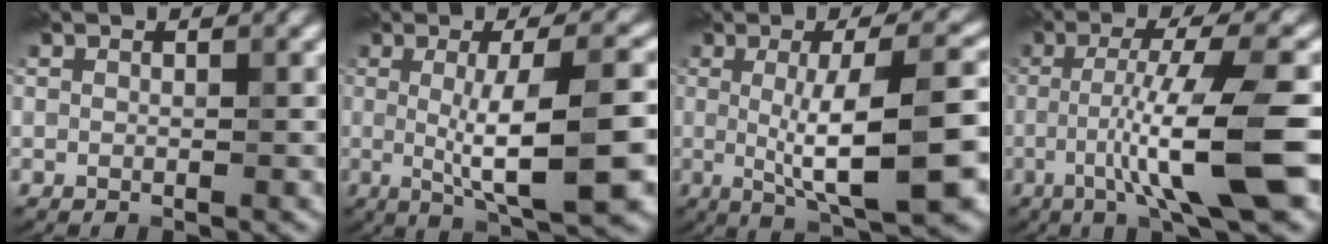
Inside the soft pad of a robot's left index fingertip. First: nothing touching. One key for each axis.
{"total": 9.1, "fx": -0.4, "fy": 2.1, "fz": 8.9, "tx": -0.115, "ty": -0.004, "tz": -0.006}
{"total": 10.4, "fx": -0.5, "fy": 2.5, "fz": 10.1, "tx": -0.127, "ty": 0.001, "tz": -0.008}
{"total": 9.3, "fx": -2.5, "fy": 1.2, "fz": 8.9, "tx": -0.136, "ty": 0.007, "tz": -0.043}